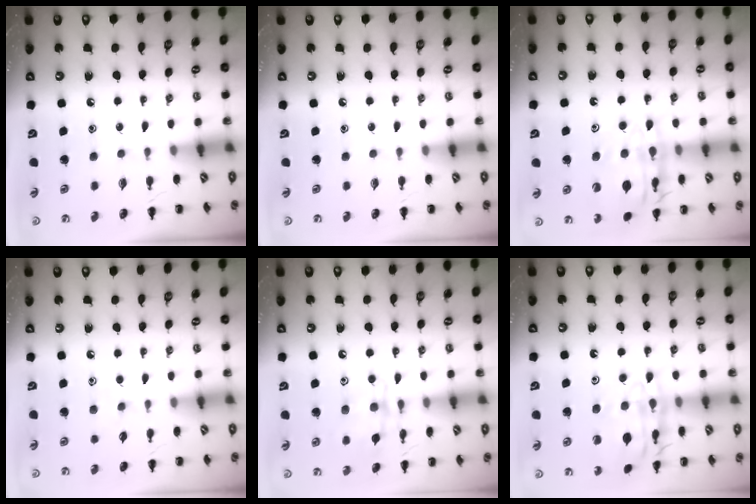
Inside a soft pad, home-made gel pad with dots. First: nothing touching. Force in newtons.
{"total": 0.0}
{"total": 16.3, "press": 16.1, "slide": 2.3}
{"total": 3.7, "press": 3.4, "slide": 1.4}
{"total": 12.2, "press": 12.2, "slide": 0.8}
{"total": 16.8, "press": 16.8, "slide": 1.2}